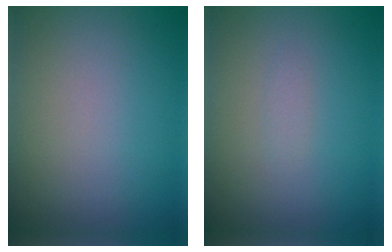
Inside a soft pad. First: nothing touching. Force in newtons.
{"total": 0.6, "press": 0.6, "slide": 0.0}